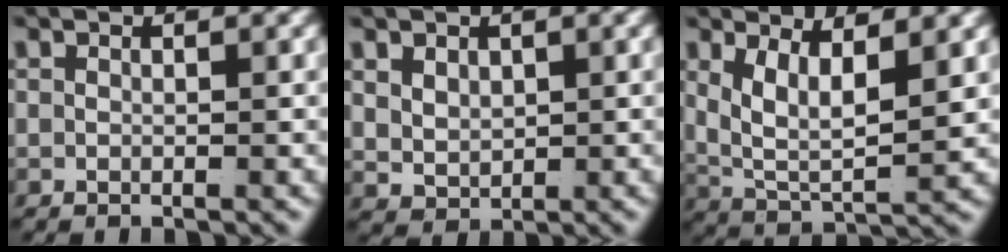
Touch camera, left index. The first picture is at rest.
{"total": 2.2, "force": [0.9, 1.6, 1.2], "torque": [-0.030, -0.017, 0.034]}
{"total": 5.9, "force": [1.3, 3.8, 4.4], "torque": [-0.109, -0.034, 0.035]}